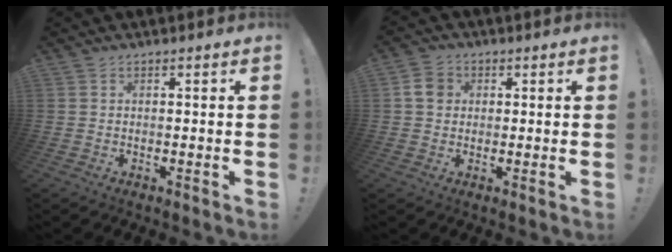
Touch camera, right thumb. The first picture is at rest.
{"total": 5.8, "force": [1.1, 4.9, 2.9], "torque": [-0.039, 0.007, 0.021]}